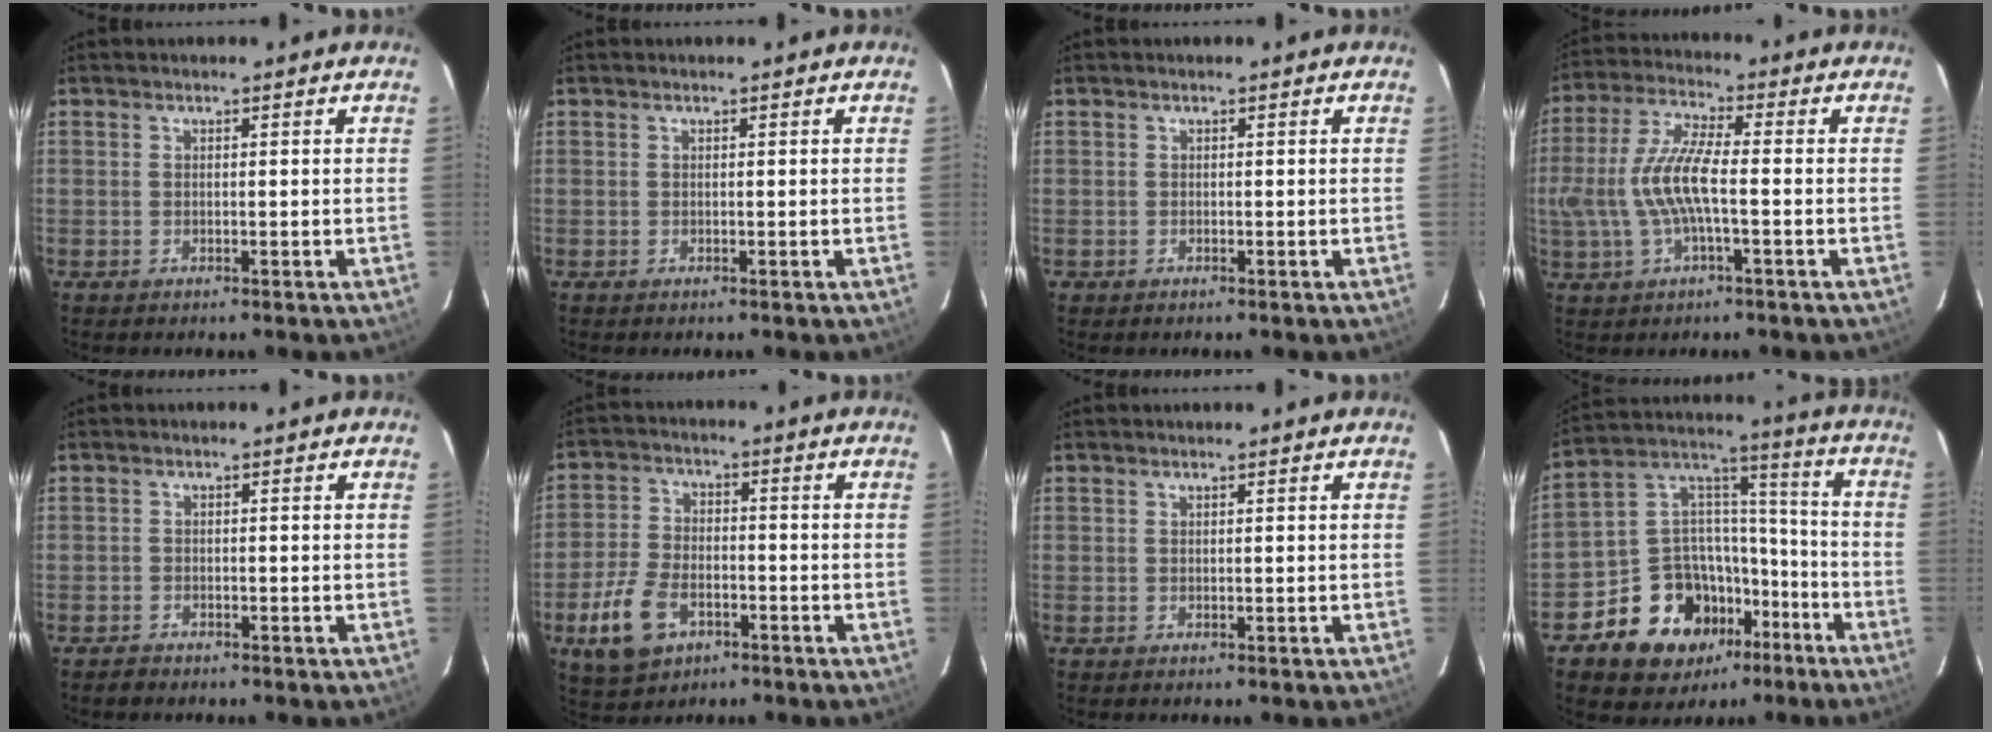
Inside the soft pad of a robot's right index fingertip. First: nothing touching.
{"total": 0.0}
{"total": 0.9, "force": [-0.3, 0.8, -0.1], "torque": [0.000, 0.003, -0.004]}
{"total": 11.2, "force": [-1.5, 2.8, 10.7], "torque": [-0.228, 0.002, -0.025]}
{"total": 1.5, "force": [-1.3, 0.7, 0.1], "torque": [-0.007, 0.003, -0.025]}
{"total": 10.7, "force": [-5.1, 6.6, 6.8], "torque": [-0.162, -0.004, -0.089]}
{"total": 0.0}
{"total": 17.9, "force": [-10.4, 13.0, 6.7], "torque": [-0.149, 0.064, -0.151]}